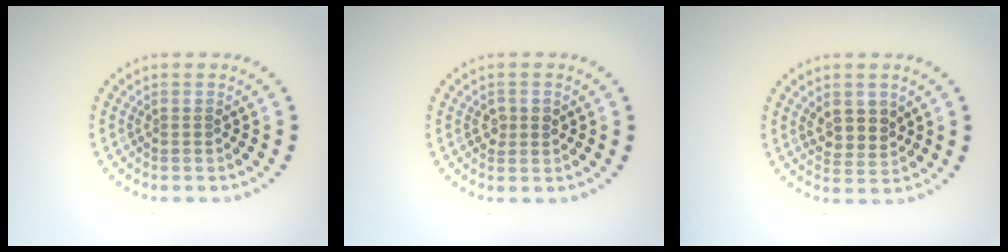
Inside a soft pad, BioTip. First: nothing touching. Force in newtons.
{"total": 1.5, "press": 1.5, "slide": 0.2}
{"total": 2.8, "press": 2.5, "slide": 1.3}